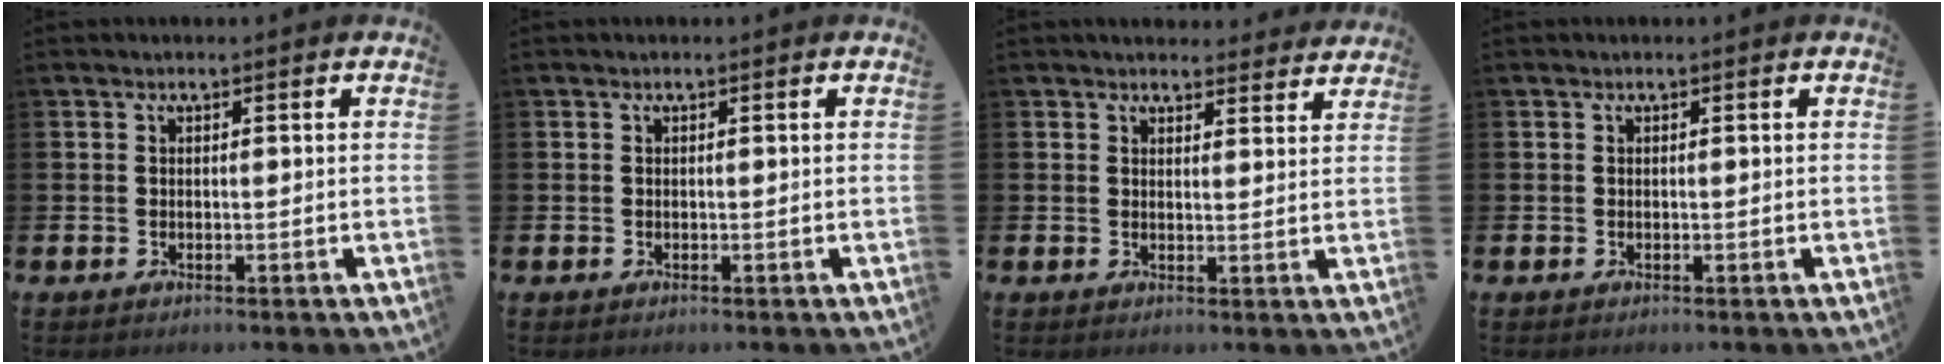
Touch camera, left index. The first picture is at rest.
{"total": 0.0}
{"total": 3.5, "force": [3.4, 0.8, 0.1], "torque": [0.003, -0.020, 0.060]}
{"total": 0.0}